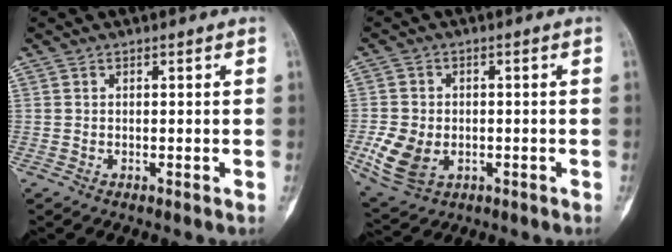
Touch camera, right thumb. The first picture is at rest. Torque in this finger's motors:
{"motor_torque": [-0.18, 0.45, 0.39, -0.69, 0.07]}